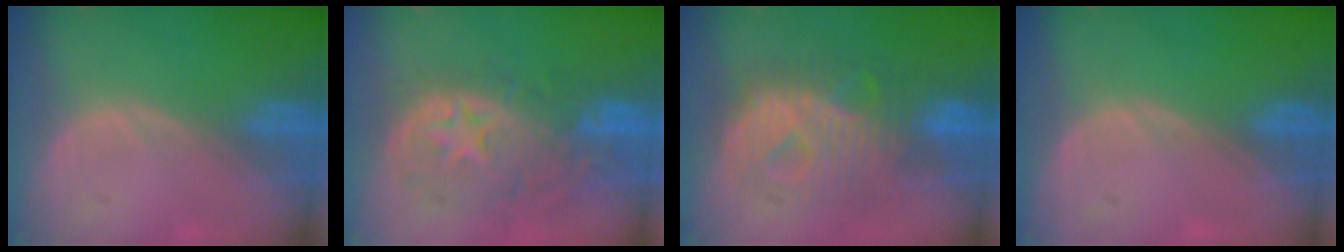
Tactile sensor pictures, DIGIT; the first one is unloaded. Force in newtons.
{"total": 11.2, "press": 9.8, "slide": 5.3}
{"total": 9.8, "press": 9.8, "slide": 0.6}
{"total": 0.0}